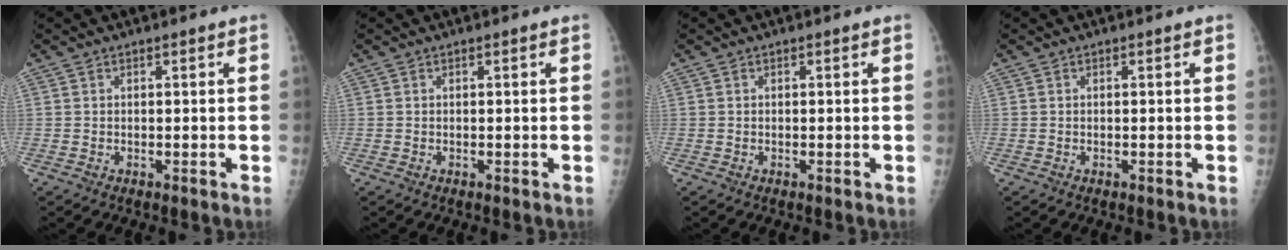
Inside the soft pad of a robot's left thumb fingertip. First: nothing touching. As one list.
[{"total": 0.0}, {"total": 0.0}, {"total": 0.0}]